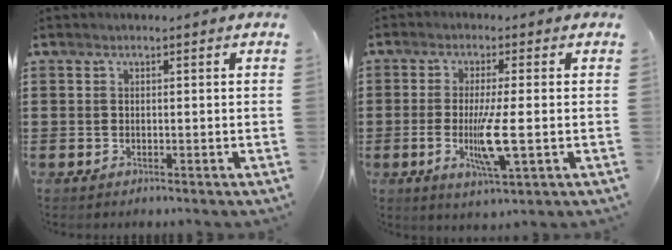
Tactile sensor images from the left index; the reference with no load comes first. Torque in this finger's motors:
{"motor_torque": [1.49, 0.20, 0.33, 0.13]}